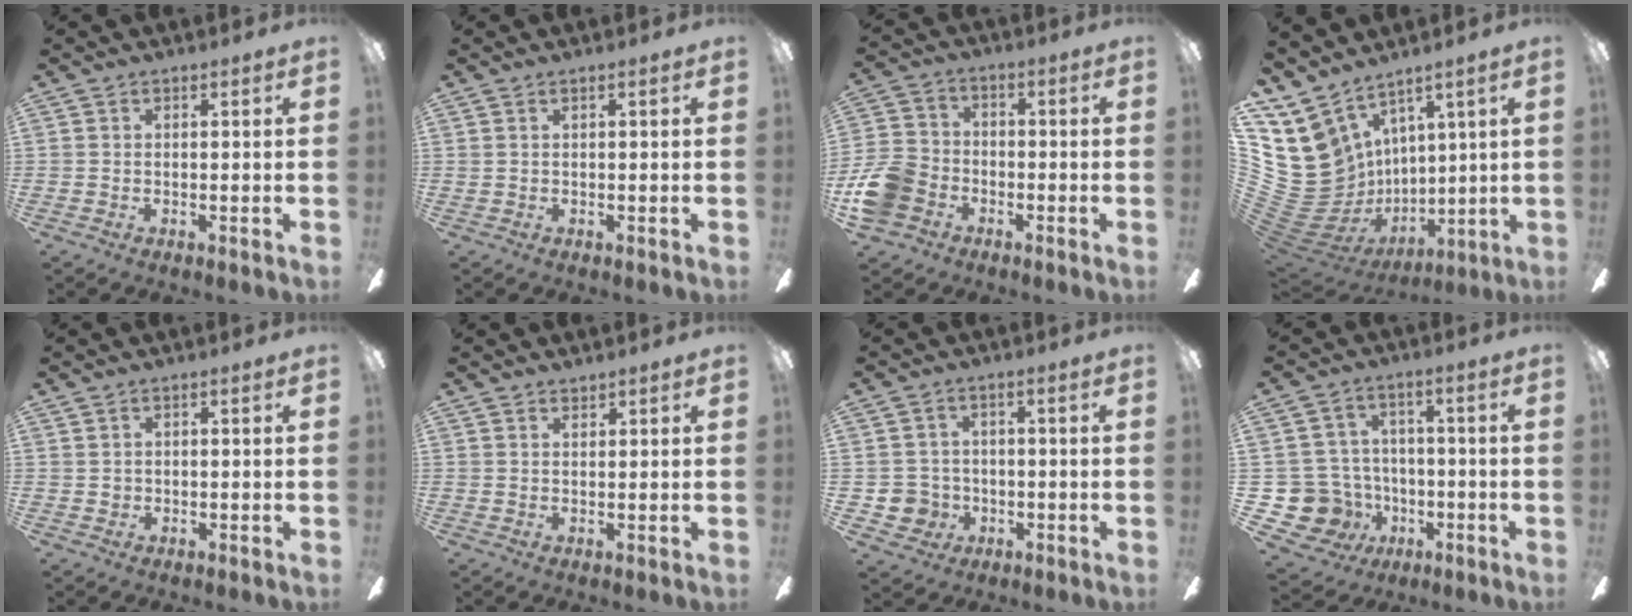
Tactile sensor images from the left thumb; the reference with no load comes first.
{"total": 0.8, "force": [0.0, 0.2, 0.8], "torque": [-0.014, 0.001, 0.000]}
{"total": 10.9, "force": [-4.9, 8.4, 4.7], "torque": [-0.117, 0.045, -0.092]}
{"total": 14.6, "force": [4.0, 12.2, 6.8], "torque": [-0.192, -0.069, 0.097]}
{"total": 0.8, "force": [-0.1, 0.8, 0.0], "torque": [-0.002, 0.003, -0.002]}
{"total": 1.1, "force": [1.0, 0.3, 0.1], "torque": [-0.003, -0.001, 0.020]}
{"total": 4.9, "force": [-0.8, 4.8, 0.4], "torque": [-0.031, 0.007, -0.011]}
{"total": 12.5, "force": [-4.2, 11.2, 3.8], "torque": [-0.122, 0.032, -0.064]}